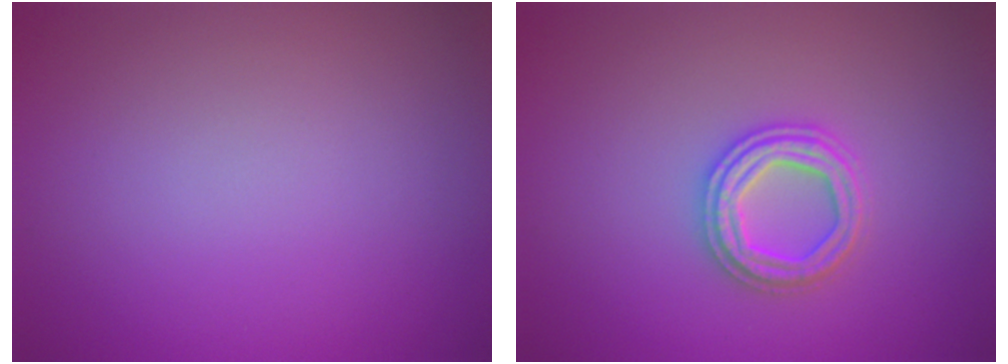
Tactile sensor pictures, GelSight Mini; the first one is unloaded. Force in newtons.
{"total": 2.9, "press": 2.9, "slide": 0.6}